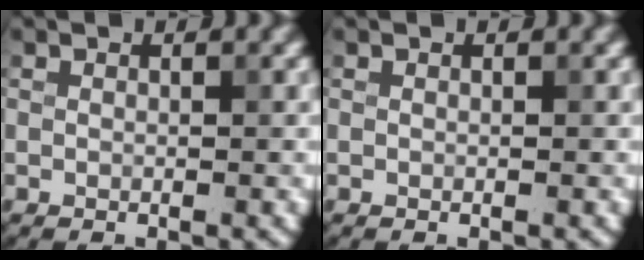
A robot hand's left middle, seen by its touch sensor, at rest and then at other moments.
{"total": 0.0}